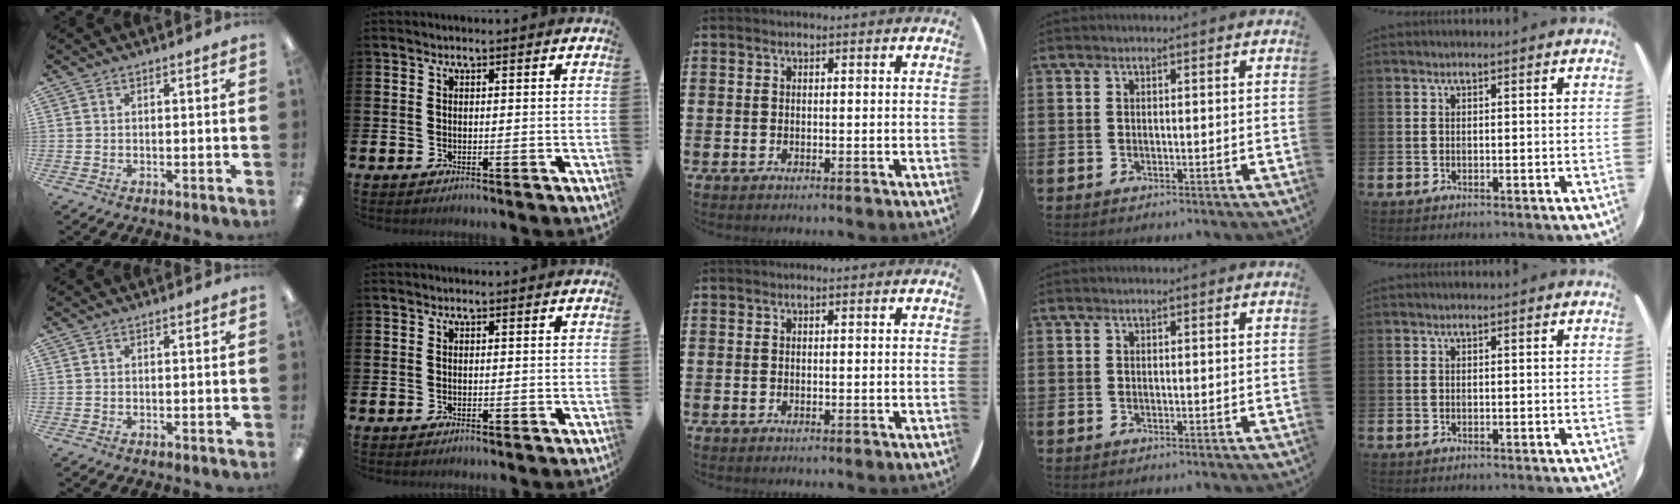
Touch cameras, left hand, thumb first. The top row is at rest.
{}